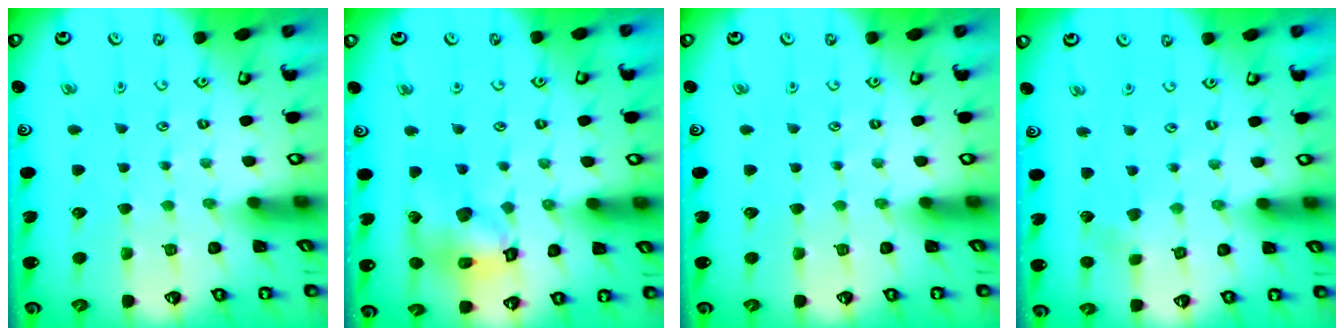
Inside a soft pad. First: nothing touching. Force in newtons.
{"total": 17.2, "press": 17.0, "slide": 2.5}
{"total": 0.0}
{"total": 1.6, "press": 1.6, "slide": 0.2}